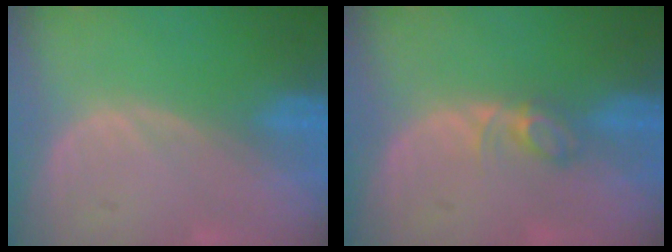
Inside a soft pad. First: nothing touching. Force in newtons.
{"total": 2.5, "press": 2.5, "slide": 0.4}